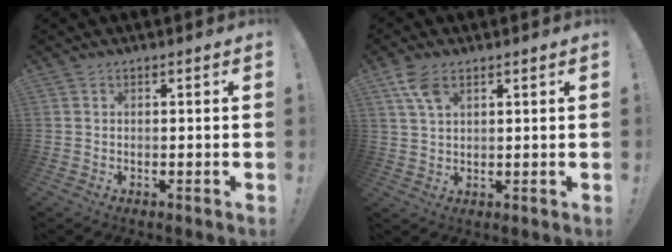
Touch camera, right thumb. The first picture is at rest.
{"total": 6.3, "force": [3.6, 3.1, 4.1], "torque": [-0.069, -0.015, 0.068]}